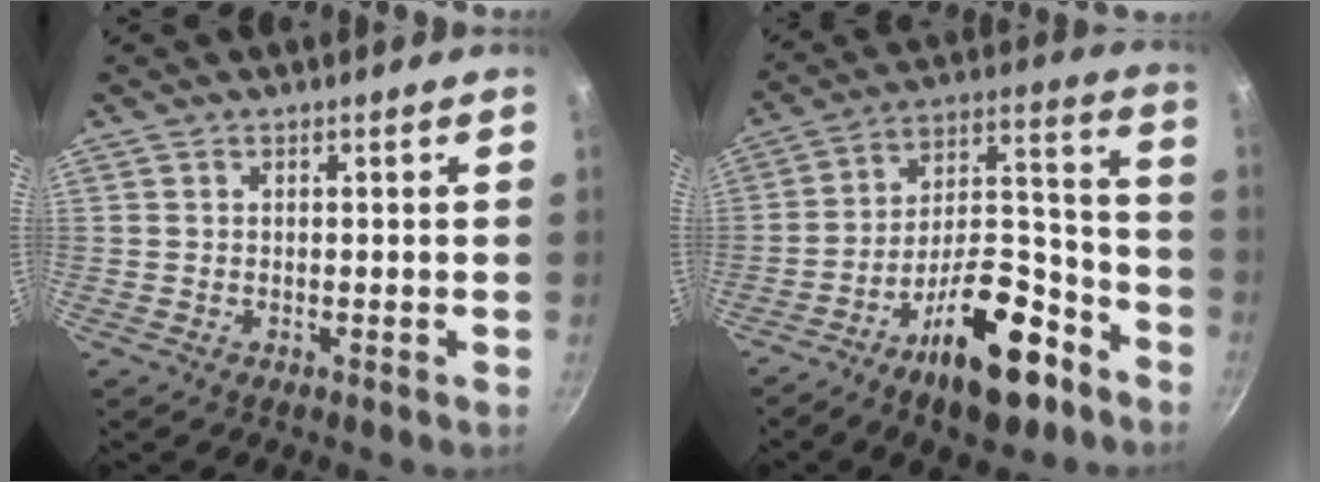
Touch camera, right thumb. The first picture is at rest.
{"total": 20.0, "force": [-11.7, 8.7, 13.7], "torque": [-0.174, 0.099, -0.184]}